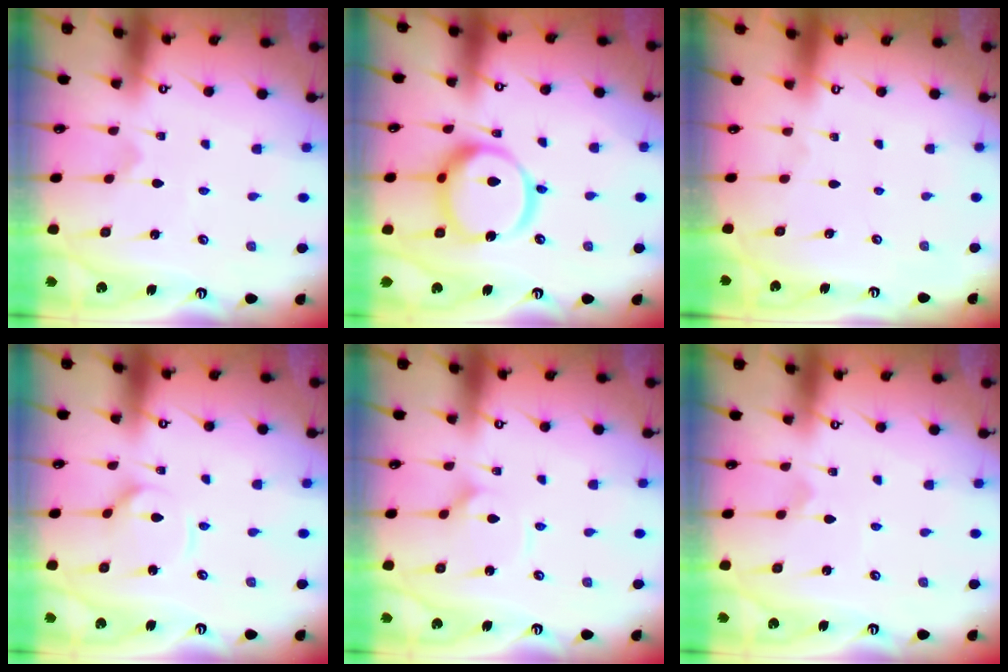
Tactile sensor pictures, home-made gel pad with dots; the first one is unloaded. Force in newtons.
{"total": 16.1, "press": 16.0, "slide": 1.9}
{"total": 0.0}
{"total": 3.9, "press": 3.9, "slide": 0.3}
{"total": 2.9, "press": 2.9, "slide": 0.2}
{"total": 0.0}